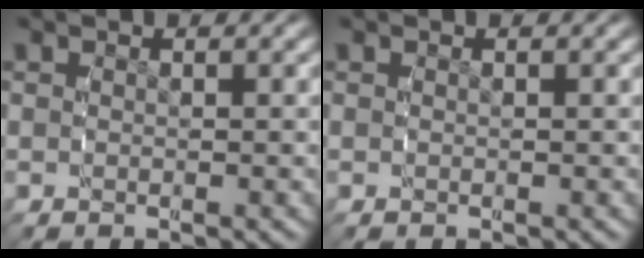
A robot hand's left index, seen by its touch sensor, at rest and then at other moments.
{"total": 0.0}